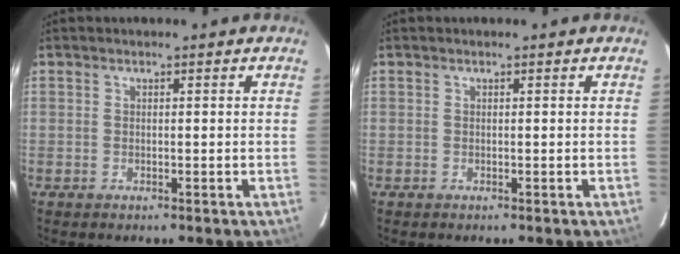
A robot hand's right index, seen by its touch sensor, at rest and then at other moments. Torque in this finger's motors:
{"motor_torque": [0.00, 0.00, 0.00, 0.00]}